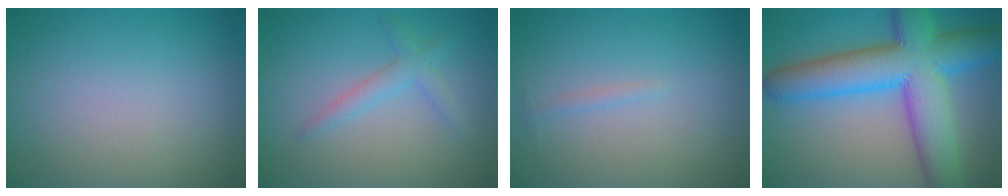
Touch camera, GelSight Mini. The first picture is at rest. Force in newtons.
{"total": 2.0, "press": 2.0, "slide": 0.2}
{"total": 0.6, "press": 0.6, "slide": 0.1}
{"total": 10.1, "press": 10.1, "slide": 0.3}